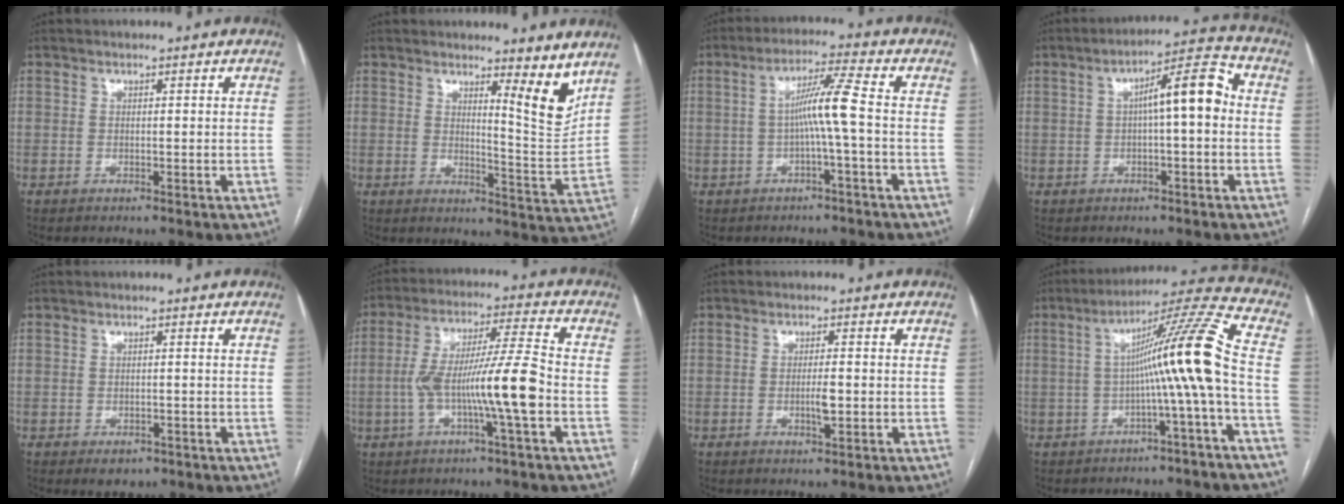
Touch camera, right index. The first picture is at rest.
{"total": 6.7, "force": [4.8, 0.3, 4.6], "torque": [-0.058, -0.035, 0.066]}
{"total": 6.4, "force": [-0.7, -1.0, 6.3], "torque": [-0.113, 0.016, -0.012]}
{"total": 8.6, "force": [0.5, 1.5, 8.4], "torque": [-0.127, 0.031, 0.005]}
{"total": 2.3, "force": [-1.3, 1.6, 1.1], "torque": [-0.009, 0.001, -0.008]}
{"total": 12.6, "force": [-2.9, -0.3, 12.2], "torque": [-0.232, 0.011, -0.055]}
{"total": 2.9, "force": [-0.6, 0.3, 2.8], "torque": [-0.053, -0.002, -0.008]}
{"total": 12.4, "force": [-1.5, -2.3, 12.1], "torque": [-0.176, 0.023, -0.026]}